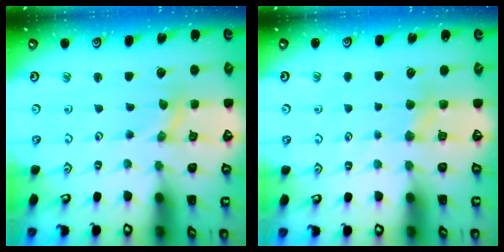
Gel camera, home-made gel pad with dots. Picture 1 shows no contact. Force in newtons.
{"total": 2.6, "press": 2.6, "slide": 0.5}